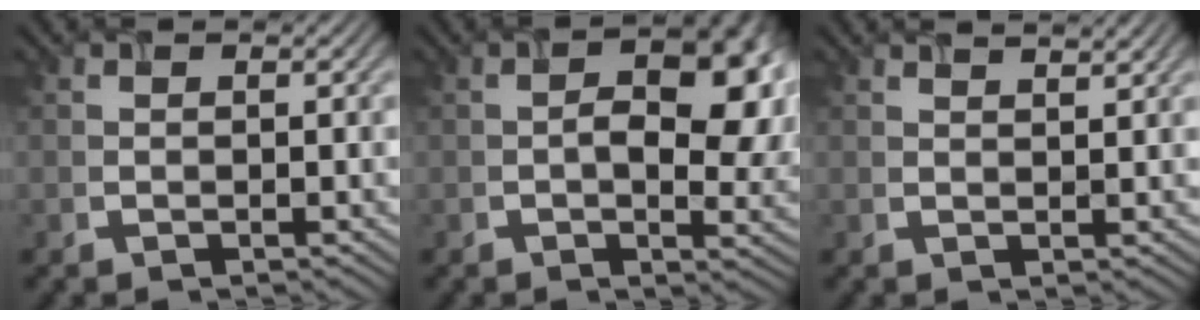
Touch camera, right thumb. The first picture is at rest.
{"total": 9.6, "force": [0.6, 5.3, 7.9], "torque": [-0.090, 0.002, 0.003]}
{"total": 1.9, "force": [1.7, 0.0, 0.8], "torque": [-0.009, 0.002, 0.028]}